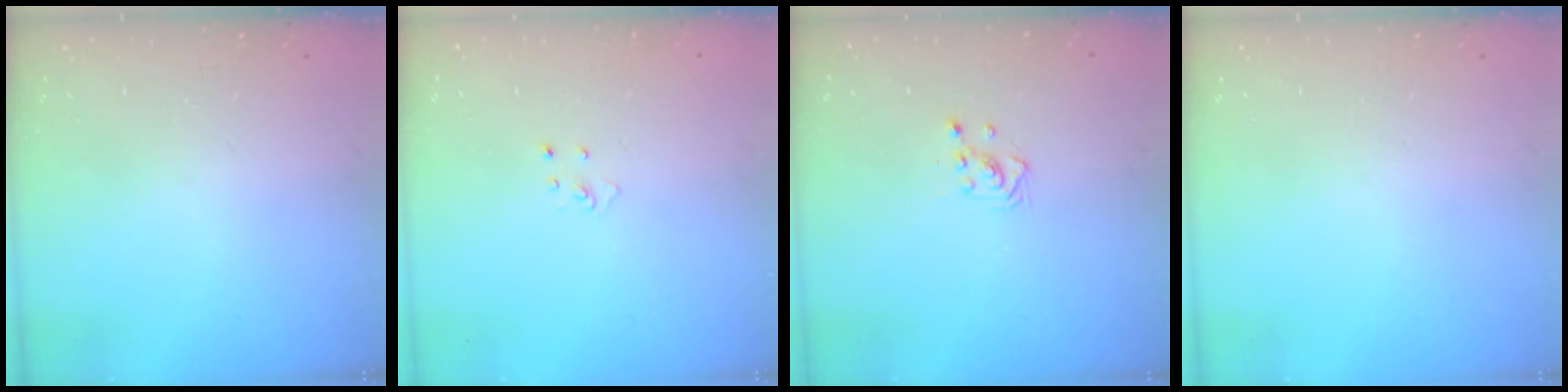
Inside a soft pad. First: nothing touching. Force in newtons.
{"total": 3.0, "press": 2.9, "slide": 0.3}
{"total": 2.8, "press": 2.8, "slide": 0.3}
{"total": 0.0}